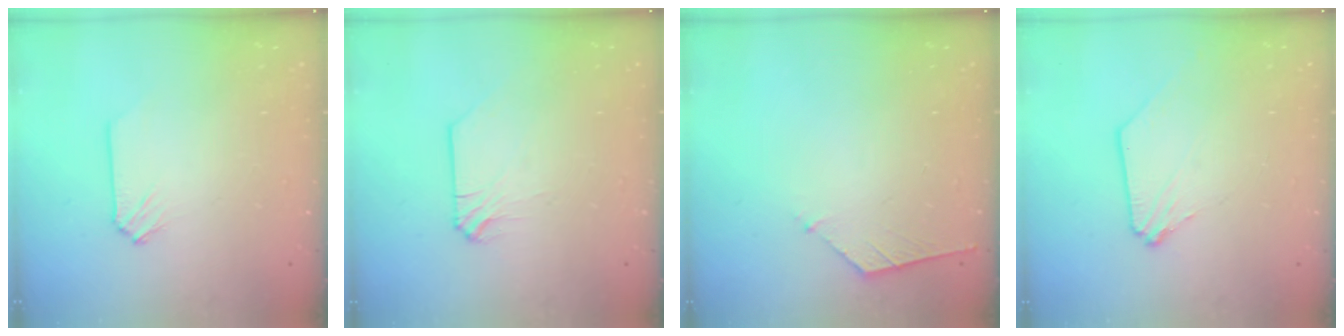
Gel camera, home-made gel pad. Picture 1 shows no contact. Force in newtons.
{"total": 0.0}
{"total": 4.9, "press": 4.8, "slide": 0.7}
{"total": 0.6, "press": 0.6, "slide": 0.1}